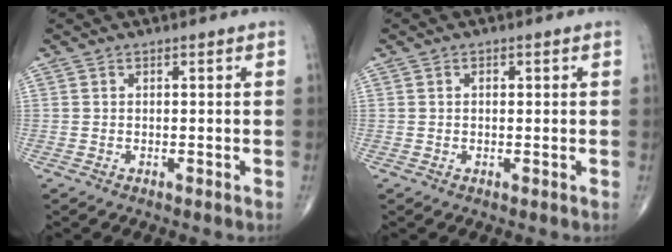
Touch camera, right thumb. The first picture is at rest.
{"total": 1.1, "force": [0.3, 0.7, 0.8], "torque": [-0.012, 0.001, 0.004]}